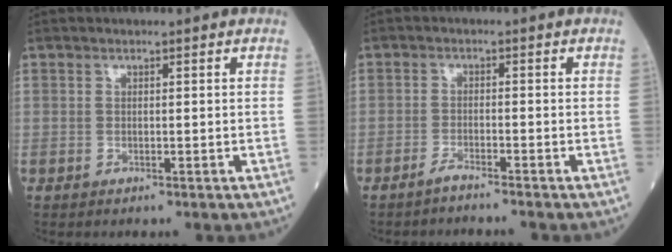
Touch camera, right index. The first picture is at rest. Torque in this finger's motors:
{"motor_torque": [0.11, -0.11, 0.00, -0.01]}